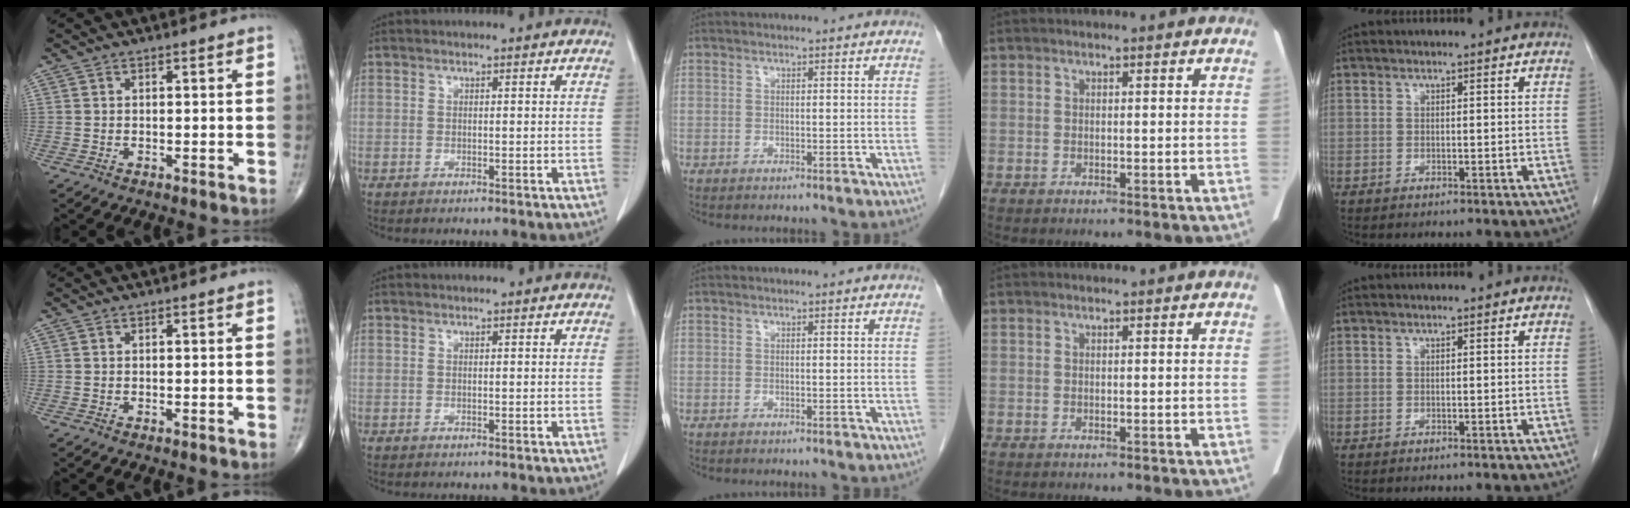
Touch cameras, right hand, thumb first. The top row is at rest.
{}